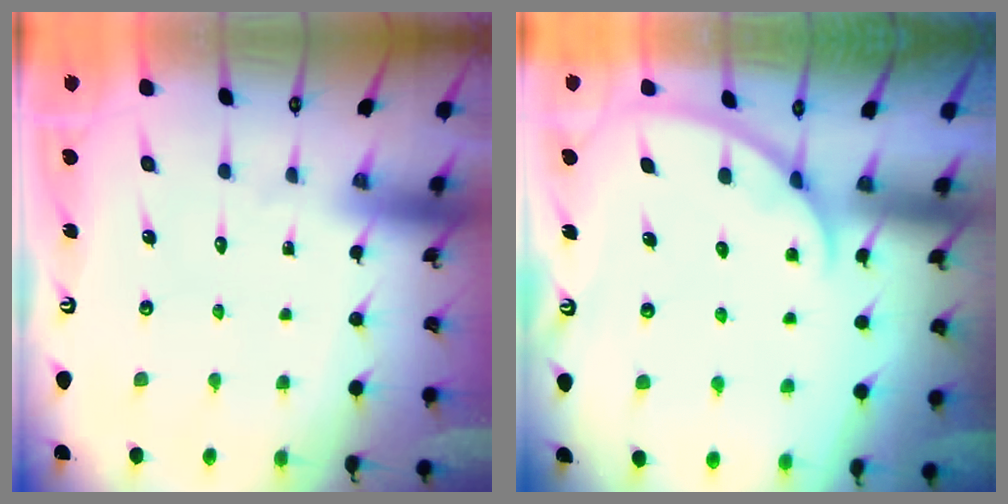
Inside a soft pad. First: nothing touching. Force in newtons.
{"total": 2.0, "press": 2.0, "slide": 0.1}